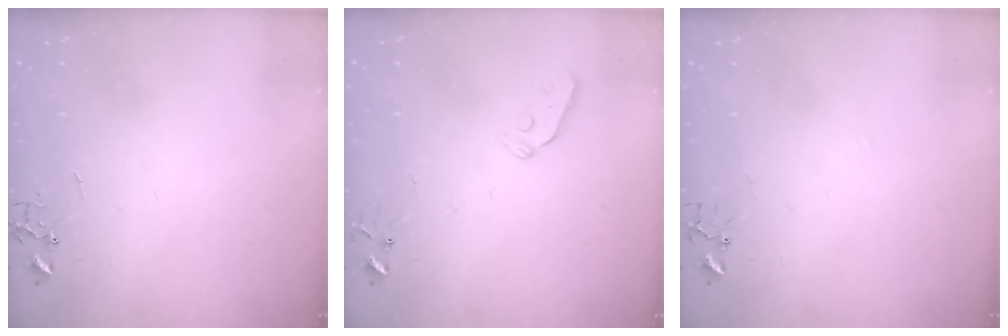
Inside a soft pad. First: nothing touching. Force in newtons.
{"total": 3.2, "press": 3.1, "slide": 0.6}
{"total": 6.1, "press": 6.0, "slide": 0.6}